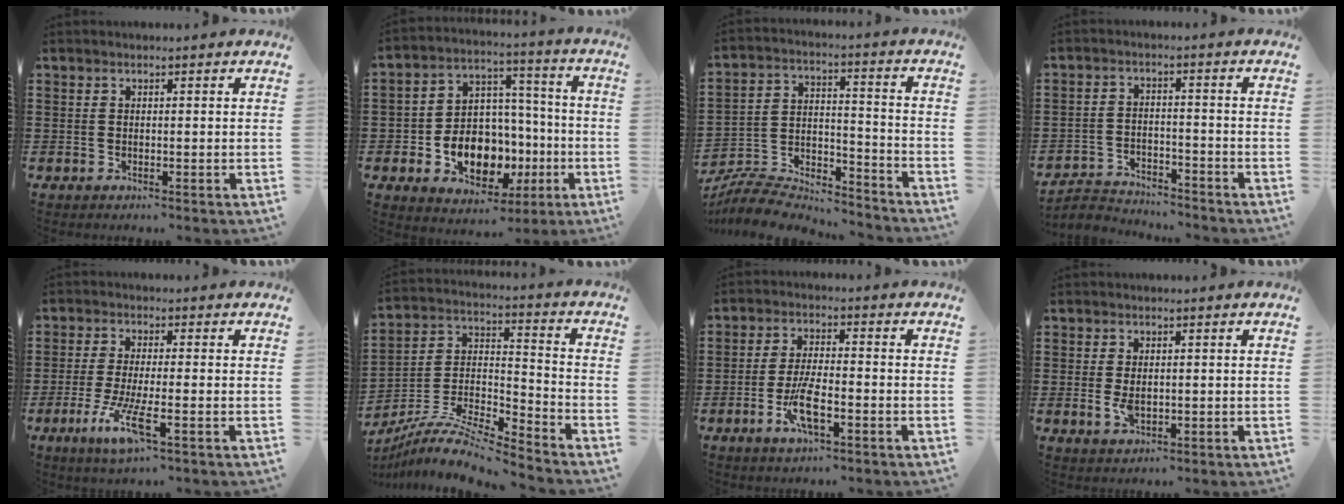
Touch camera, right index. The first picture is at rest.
{"total": 10.3, "force": [-3.7, 7.9, 5.5], "torque": [-0.109, 0.014, -0.061]}
{"total": 7.3, "force": [-6.9, 1.7, 1.3], "torque": [-0.030, 0.006, -0.139]}
{"total": 3.6, "force": [-3.5, 0.7, 0.1], "torque": [-0.014, 0.002, -0.076]}
{"total": 6.8, "force": [-2.9, 0.7, 6.1], "torque": [-0.134, -0.021, -0.057]}
{"total": 9.9, "force": [-9.0, 1.0, 4.0], "torque": [-0.080, 0.008, -0.182]}
{"total": 6.3, "force": [-2.6, 1.8, 5.4], "torque": [-0.122, -0.011, -0.052]}
{"total": 2.6, "force": [-0.1, 1.3, 2.2], "torque": [-0.045, -0.001, 0.000]}